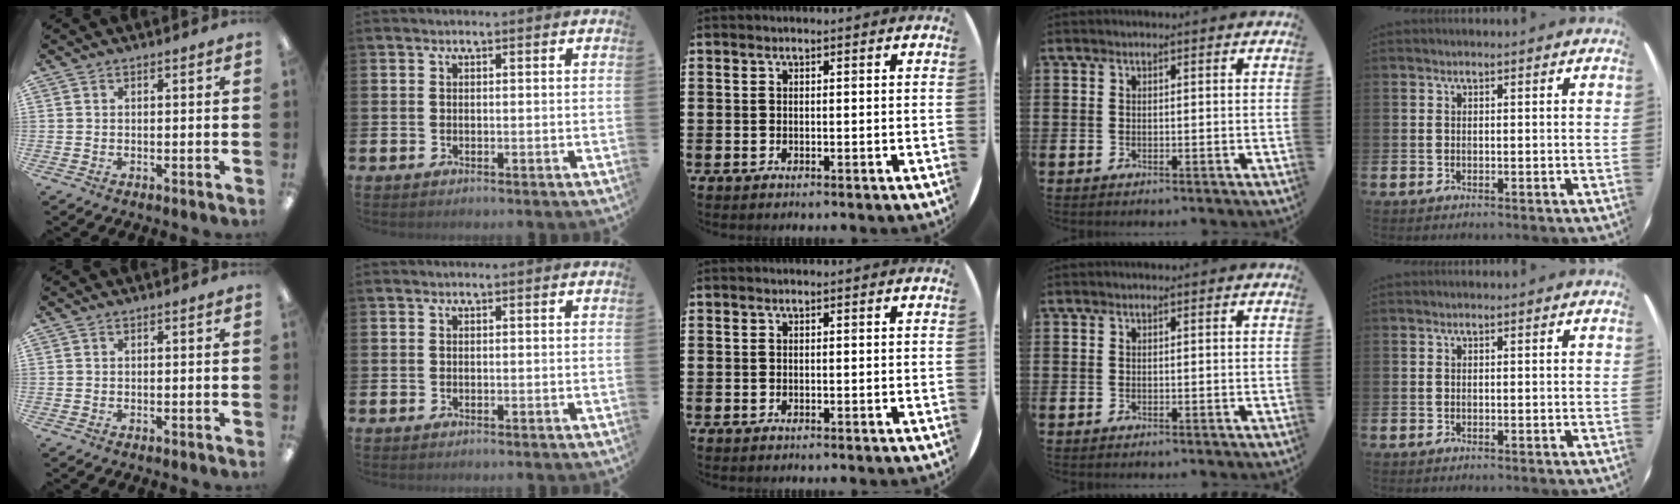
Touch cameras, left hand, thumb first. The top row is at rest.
{}